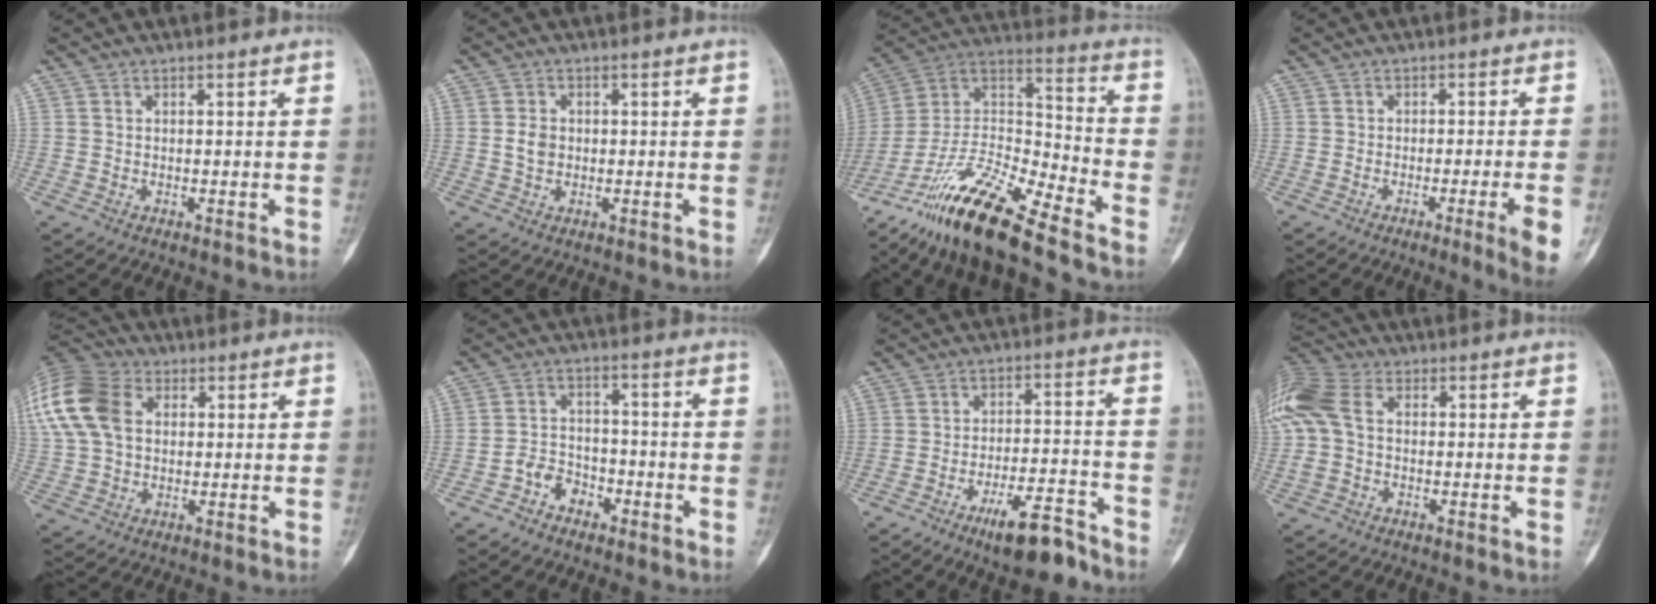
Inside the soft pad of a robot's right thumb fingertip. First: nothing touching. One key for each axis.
{"total": 2.9, "fx": 0.0, "fy": 2.3, "fz": 1.8, "tx": -0.029, "ty": 0.004, "tz": 0.000}
{"total": 21.2, "fx": -15.9, "fy": 3.6, "fz": 13.5, "tx": -0.271, "ty": 0.063, "tz": -0.298}
{"total": 6.8, "fx": -2.7, "fy": -0.4, "fz": 6.2, "tx": -0.090, "ty": -0.006, "tz": -0.040}
{"total": 19.9, "fx": 5.4, "fy": 14.2, "fz": 12.9, "tx": -0.308, "ty": 0.038, "tz": 0.100}
{"total": 5.4, "fx": -3.2, "fy": 3.9, "fz": 2.0, "tx": -0.014, "ty": 0.035, "tz": -0.060}
{"total": 10.5, "fx": -7.4, "fy": 3.0, "fz": 6.9, "tx": -0.101, "ty": 0.056, "tz": -0.120}
{"total": 12.2, "fx": 1.2, "fy": 8.0, "fz": 9.1, "tx": -0.232, "ty": 0.028, "tz": 0.019}